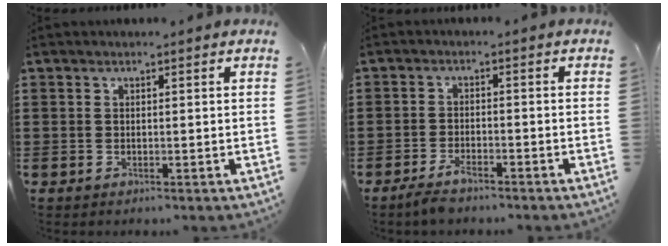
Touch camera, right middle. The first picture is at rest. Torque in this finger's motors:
{"motor_torque": [0.14, 0.24, -0.06, -0.03]}